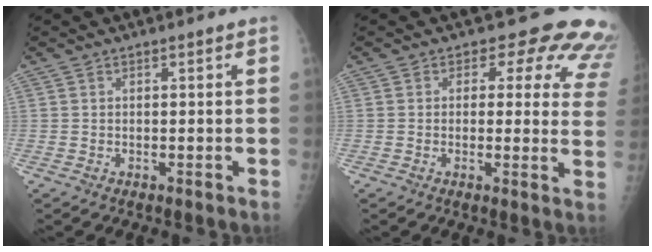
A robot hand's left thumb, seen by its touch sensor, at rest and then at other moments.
{"total": 12.6, "force": [9.3, 6.8, 5.1], "torque": [0.006, -0.035, 0.069]}